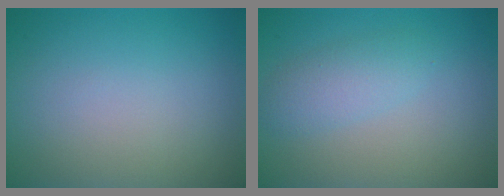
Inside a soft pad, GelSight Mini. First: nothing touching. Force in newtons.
{"total": 2.4, "press": 2.4, "slide": 0.1}